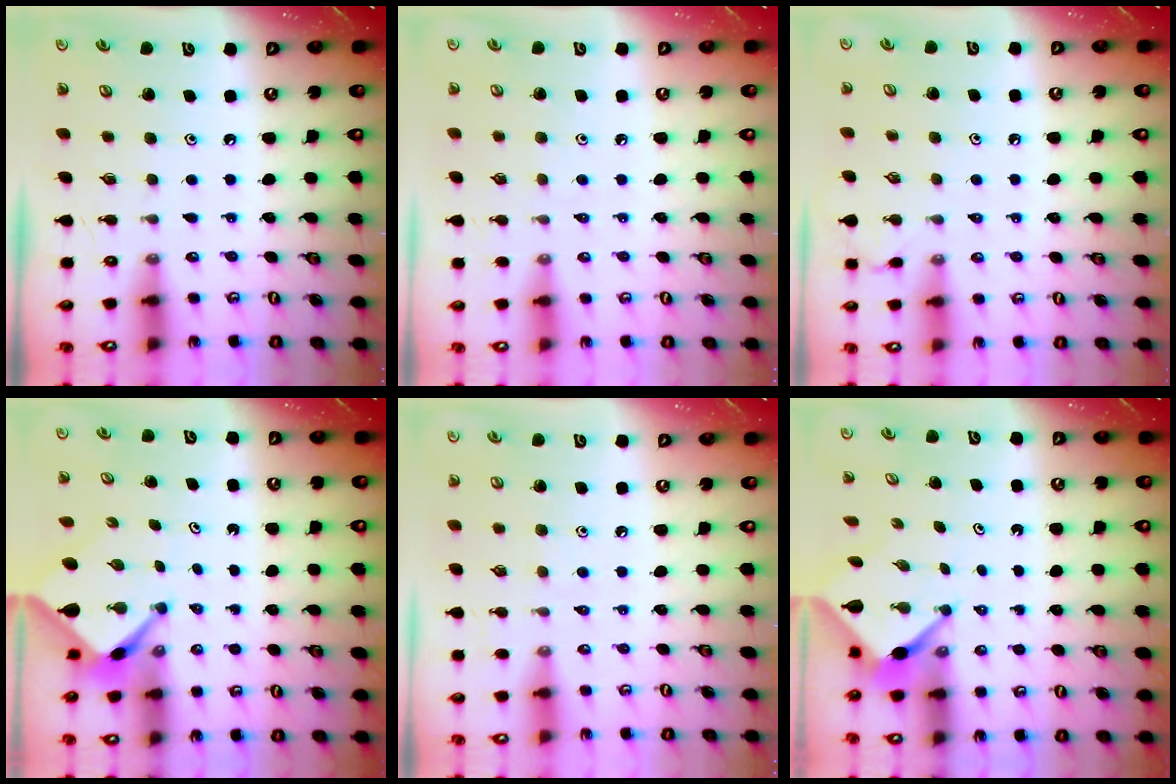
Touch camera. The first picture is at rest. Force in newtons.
{"total": 3.0, "press": 3.0, "slide": 0.7}
{"total": 3.3, "press": 3.2, "slide": 0.6}
{"total": 3.3, "press": 3.3, "slide": 0.2}
{"total": 4.3, "press": 4.2, "slide": 0.7}
{"total": 3.3, "press": 3.3, "slide": 0.1}